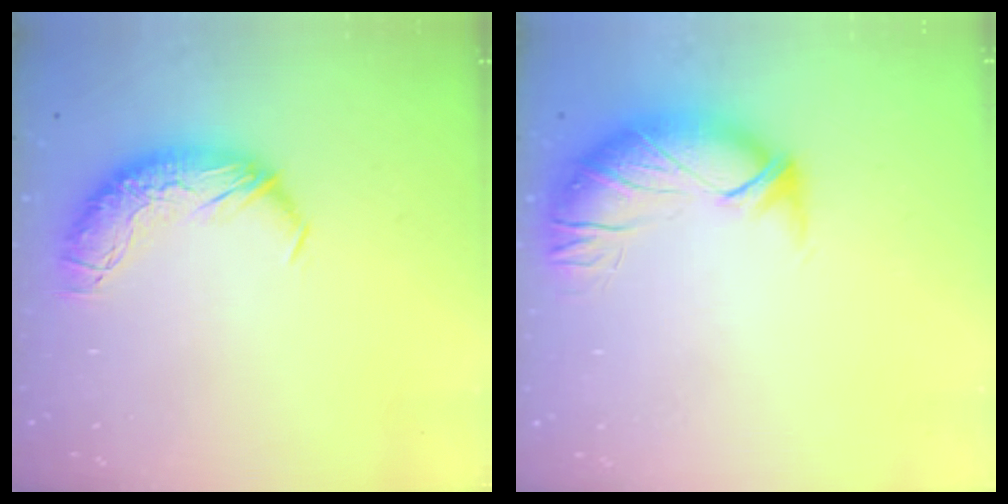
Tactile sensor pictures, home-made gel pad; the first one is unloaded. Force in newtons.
{"total": 3.0, "press": 1.5, "slide": 2.6}